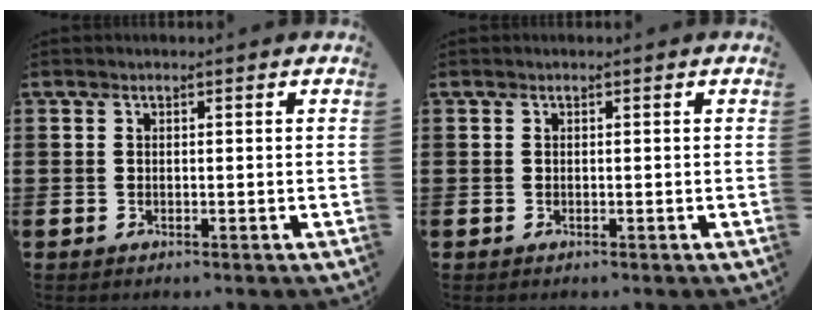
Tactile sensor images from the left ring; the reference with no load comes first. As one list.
[{"total": 0.0}]